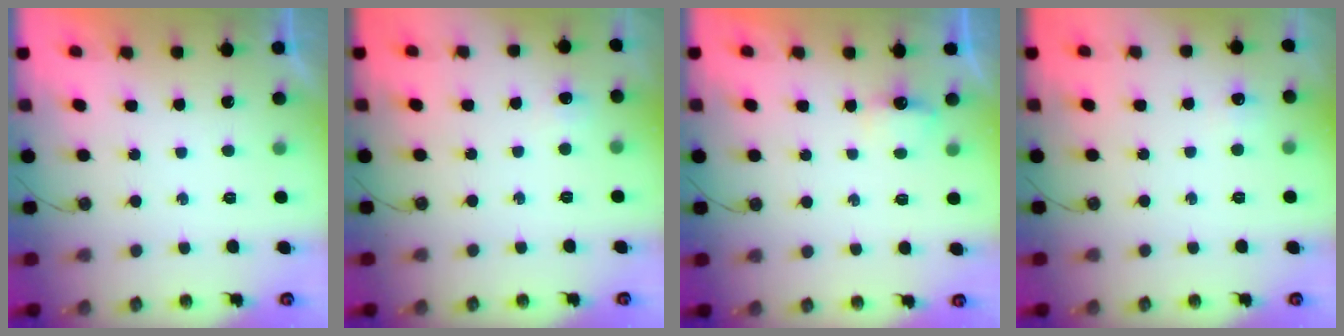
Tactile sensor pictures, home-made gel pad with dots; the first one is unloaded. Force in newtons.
{"total": 4.1, "press": 4.1, "slide": 0.6}
{"total": 3.3, "press": 3.3, "slide": 0.4}
{"total": 4.6, "press": 4.6, "slide": 0.6}